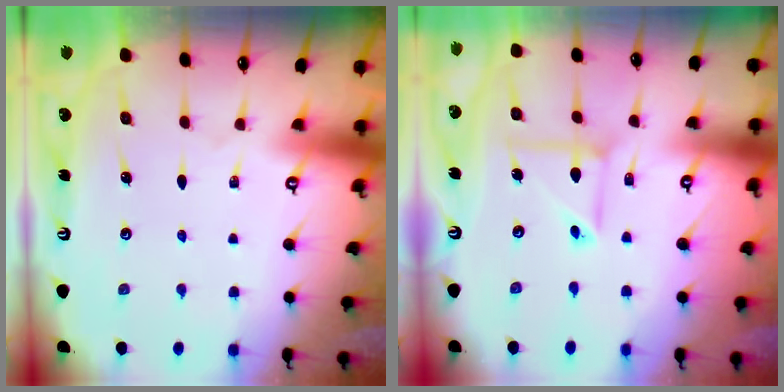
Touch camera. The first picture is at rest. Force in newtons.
{"total": 7.6, "press": 7.6, "slide": 0.5}